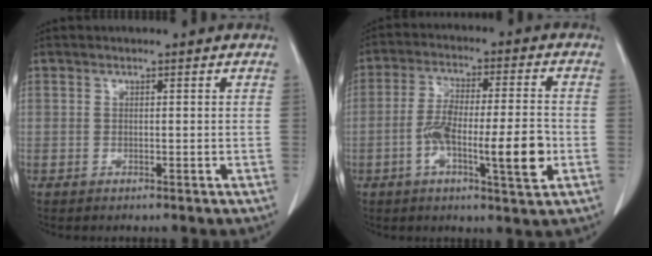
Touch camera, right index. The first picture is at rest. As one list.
[{"total": 12.3, "force": [-3.3, 1.9, 11.6], "torque": [-0.199, 0.005, -0.056]}]